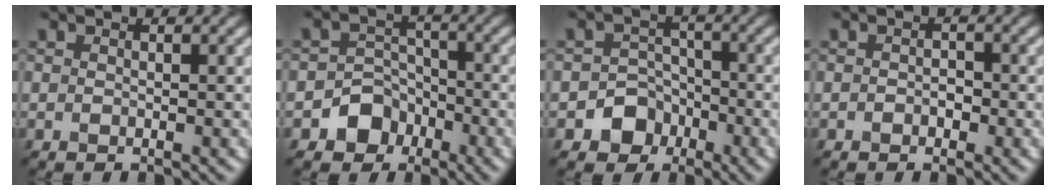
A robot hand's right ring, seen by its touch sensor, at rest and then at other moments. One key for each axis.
{"total": 4.0, "fx": -2.2, "fy": 3.2, "fz": 0.9, "tx": 0.016, "ty": 0.009, "tz": -0.045}
{"total": 4.1, "fx": -2.1, "fy": 3.4, "fz": 0.8, "tx": 0.022, "ty": 0.007, "tz": -0.046}
{"total": 1.1, "fx": -0.3, "fy": 0.8, "fz": 0.7, "tx": -0.011, "ty": -0.002, "tz": -0.007}